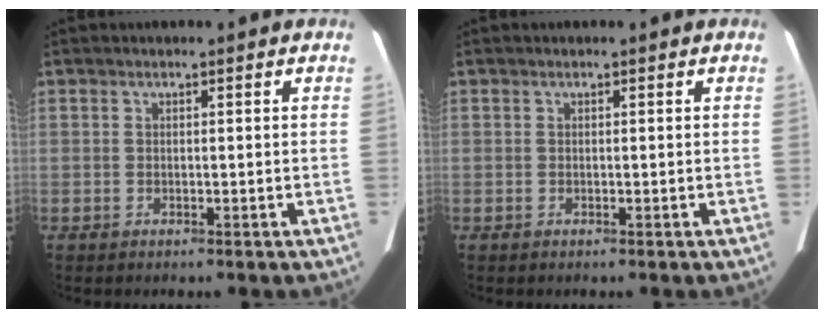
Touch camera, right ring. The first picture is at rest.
{"total": 0.0}